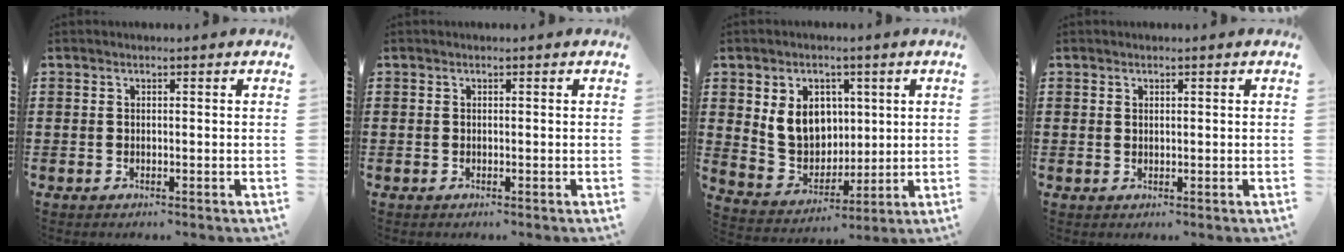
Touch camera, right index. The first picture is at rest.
{"total": 0.0}
{"total": 7.9, "force": [2.0, 6.5, 3.9], "torque": [-0.092, 0.012, 0.037]}
{"total": 0.5, "force": [0.5, 0.0, 0.2], "torque": [-0.003, 0.001, 0.010]}